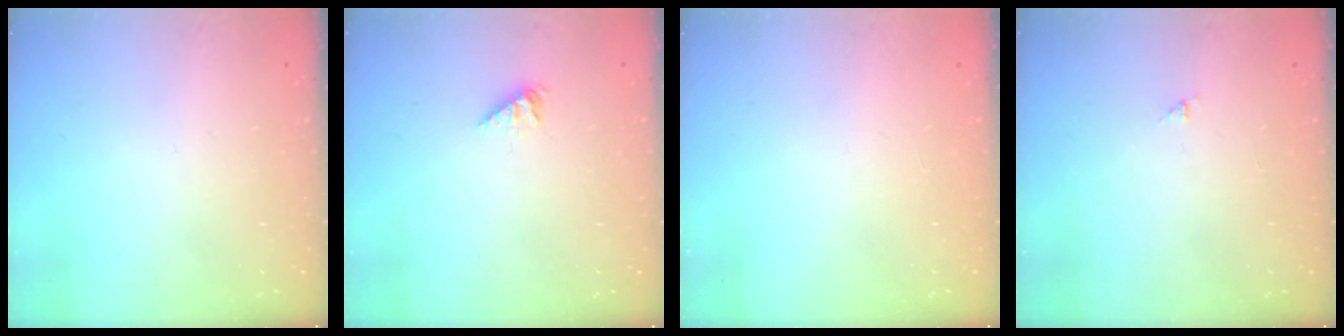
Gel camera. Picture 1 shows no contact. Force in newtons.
{"total": 1.8, "press": 1.7, "slide": 0.3}
{"total": 0.0}
{"total": 1.0, "press": 1.0, "slide": 0.2}